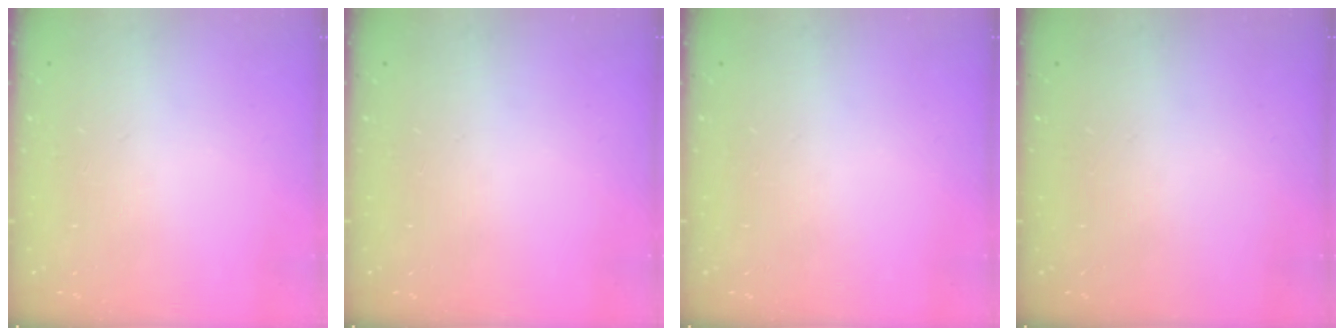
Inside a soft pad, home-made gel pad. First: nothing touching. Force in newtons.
{"total": 0.0}
{"total": 0.0}
{"total": 0.0}